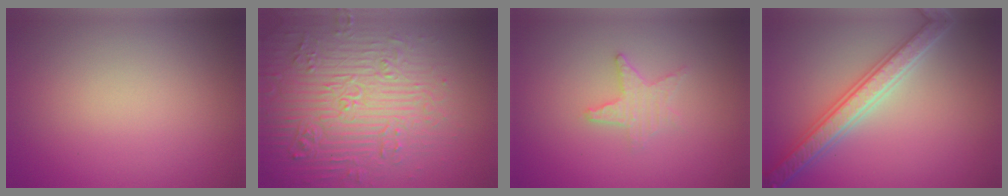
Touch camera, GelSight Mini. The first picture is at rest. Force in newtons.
{"total": 7.8, "press": 7.6, "slide": 1.9}
{"total": 2.1, "press": 2.0, "slide": 0.4}
{"total": 5.5, "press": 5.4, "slide": 1.1}